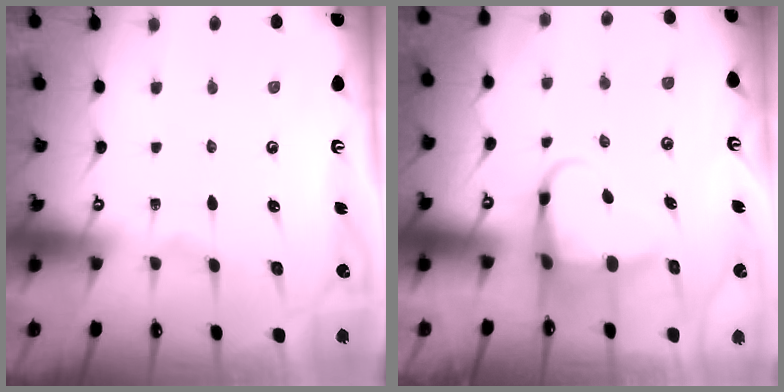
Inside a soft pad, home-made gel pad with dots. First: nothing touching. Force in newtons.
{"total": 6.3, "press": 6.2, "slide": 0.9}